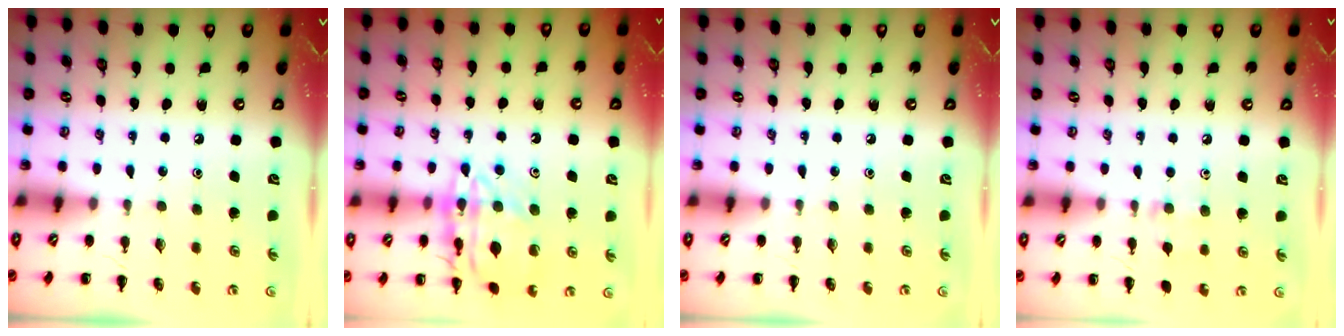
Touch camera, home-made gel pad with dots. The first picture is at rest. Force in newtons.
{"total": 16.8, "press": 16.8, "slide": 1.2}
{"total": 0.0}
{"total": 7.6, "press": 7.4, "slide": 1.8}